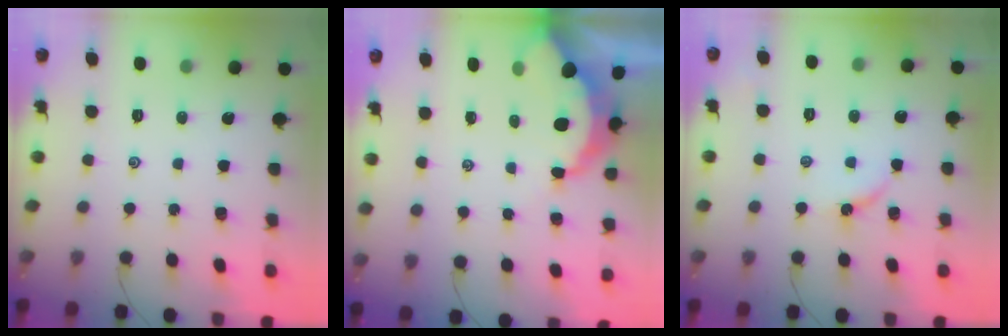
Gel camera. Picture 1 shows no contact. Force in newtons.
{"total": 6.2, "press": 6.1, "slide": 0.6}
{"total": 4.2, "press": 4.1, "slide": 0.6}